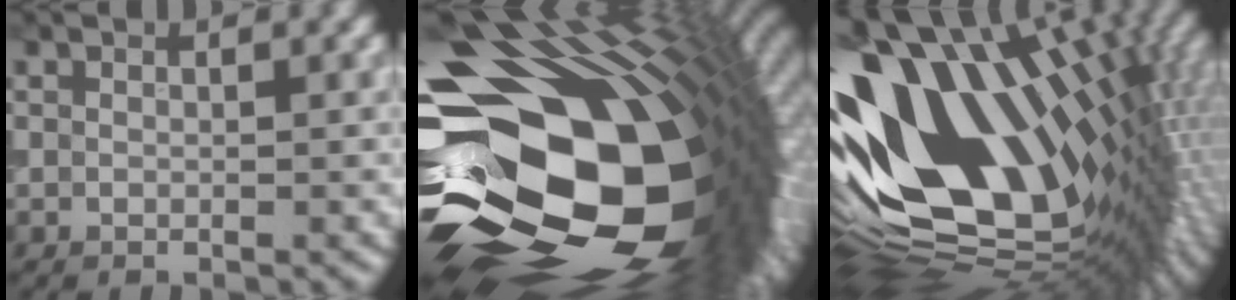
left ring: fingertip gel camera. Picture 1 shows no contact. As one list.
[{"total": 22.1, "force": [-2.6, 14.2, 16.8], "torque": [-0.287, -0.039, -0.043]}, {"total": 18.8, "force": [2.9, 10.5, 15.3], "torque": [-0.295, -0.023, 0.055]}]